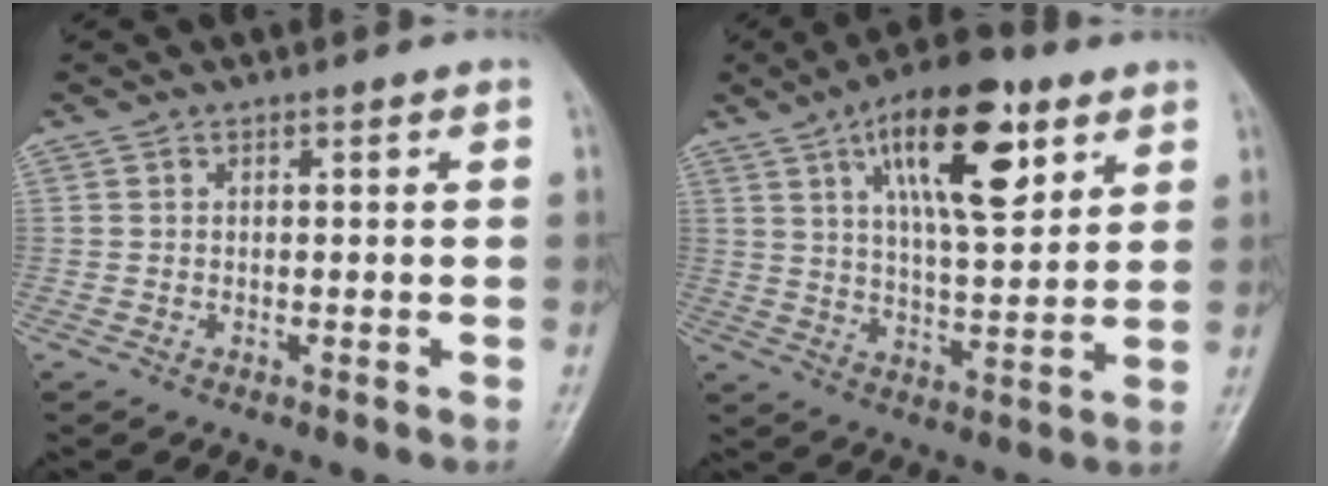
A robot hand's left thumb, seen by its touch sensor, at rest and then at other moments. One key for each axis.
{"total": 17.1, "fx": 8.0, "fy": 6.8, "fz": 13.5, "tx": -0.185, "ty": -0.027, "tz": 0.128}